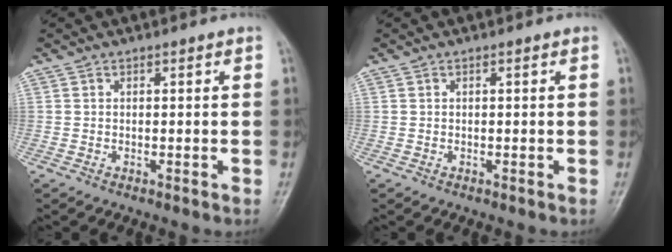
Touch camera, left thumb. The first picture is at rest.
{"total": 0.0}